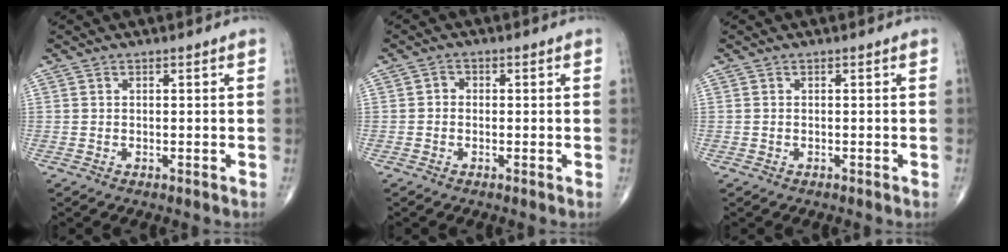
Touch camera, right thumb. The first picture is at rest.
{"total": 1.4, "force": [-0.3, 1.3, 0.6], "torque": [0.006, 0.006, -0.011]}
{"total": 0.0}